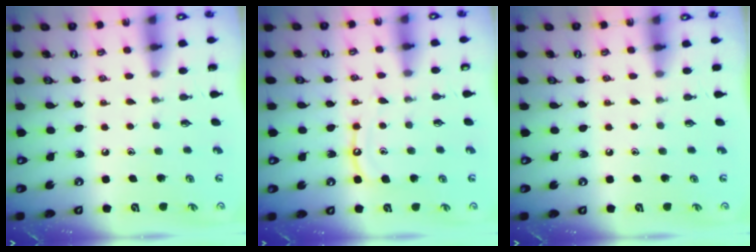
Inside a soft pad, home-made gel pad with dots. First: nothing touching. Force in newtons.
{"total": 9.1, "press": 9.1, "slide": 0.9}
{"total": 2.2, "press": 2.2, "slide": 0.3}